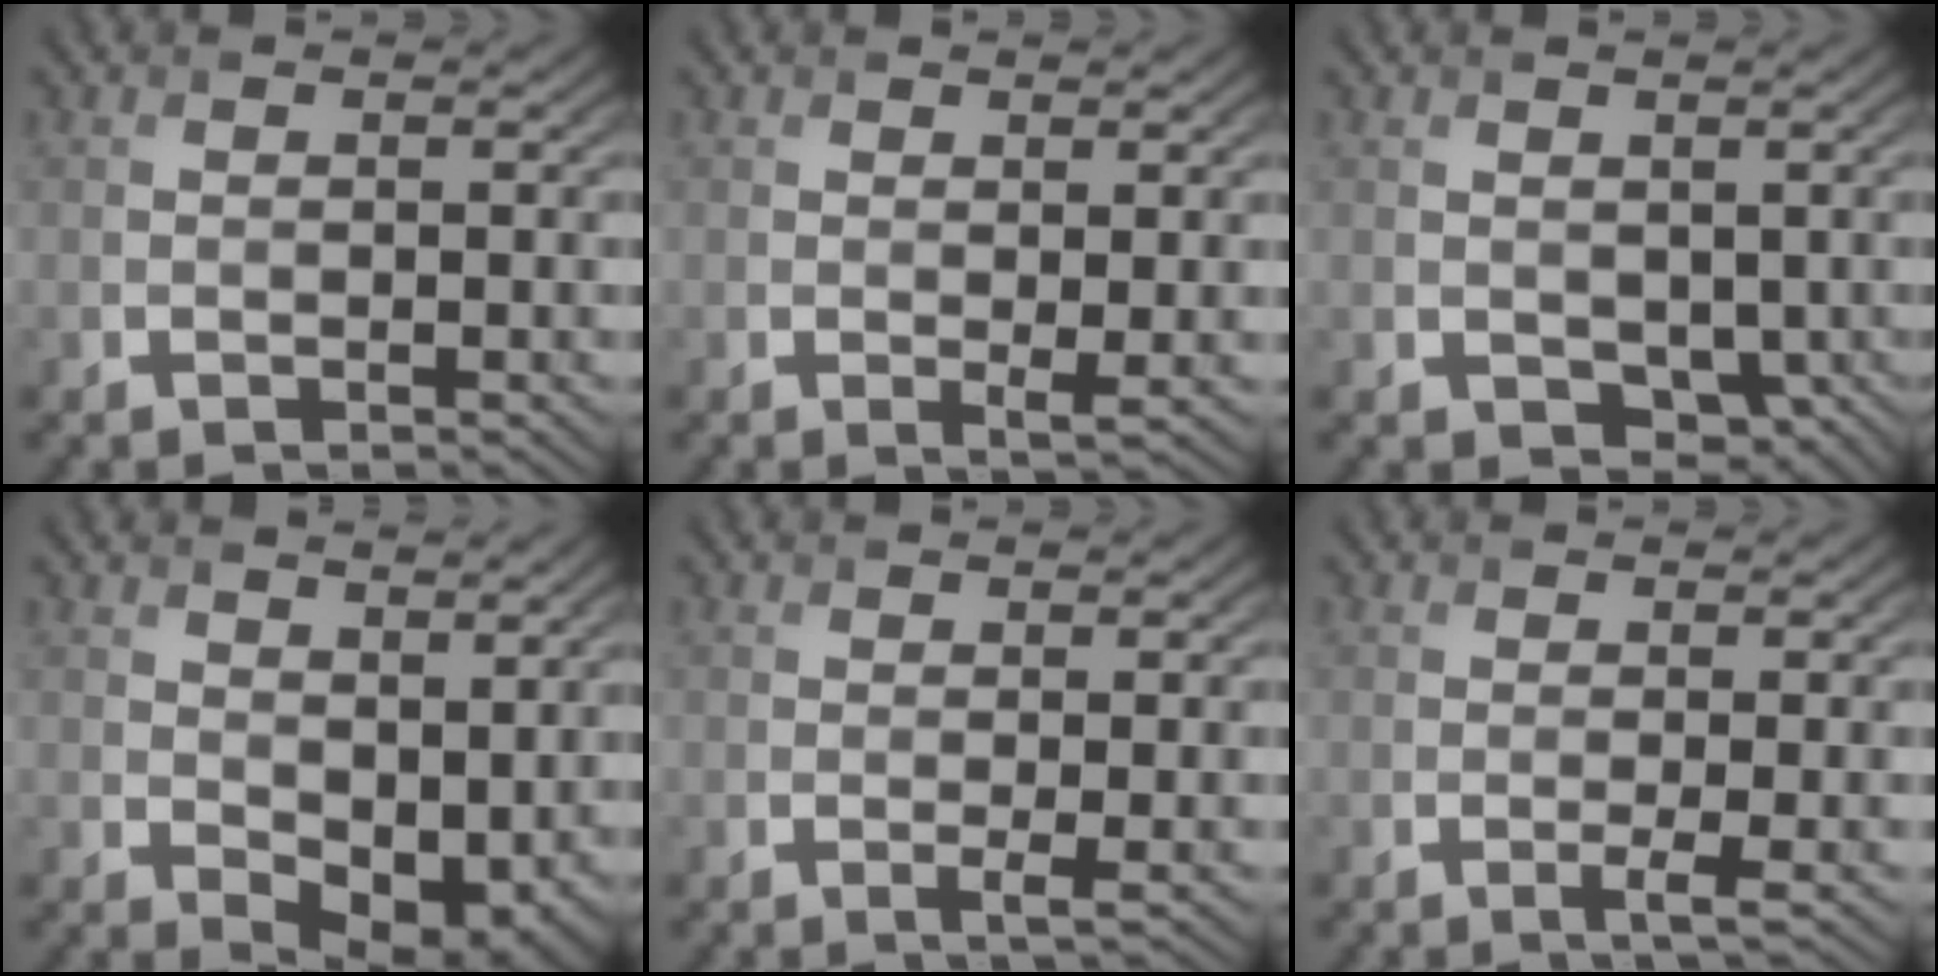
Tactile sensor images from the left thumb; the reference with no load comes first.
{"total": 1.1, "force": [0.6, -0.1, 0.9], "torque": [-0.014, -0.004, 0.009]}
{"total": 3.2, "force": [-0.1, 2.4, 2.1], "torque": [-0.041, -0.015, 0.001]}
{"total": 7.9, "force": [1.8, 5.1, 5.8], "torque": [-0.098, -0.025, 0.048]}
{"total": 1.1, "force": [0.0, 0.0, 1.1], "torque": [-0.023, -0.004, -0.004]}
{"total": 1.5, "force": [-0.3, 0.1, 1.5], "torque": [-0.030, -0.004, -0.008]}